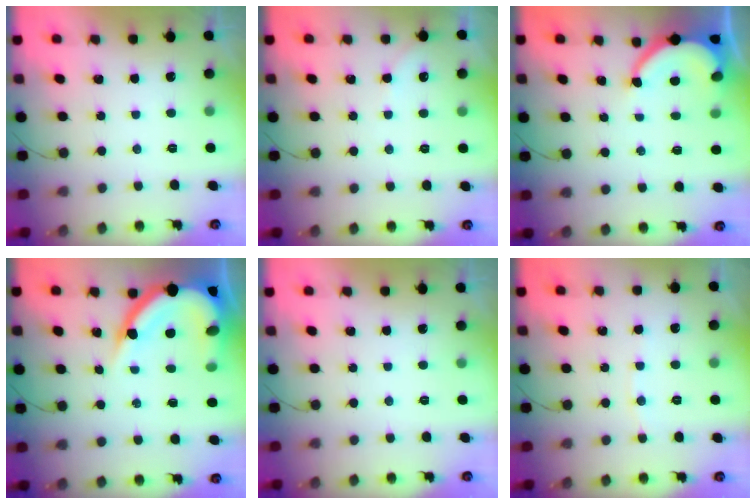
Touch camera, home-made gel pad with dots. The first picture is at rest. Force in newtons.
{"total": 1.7, "press": 1.6, "slide": 0.3}
{"total": 6.7, "press": 6.7, "slide": 0.6}
{"total": 16.2, "press": 16.2, "slide": 1.6}
{"total": 0.0}
{"total": 3.6, "press": 3.6, "slide": 0.5}